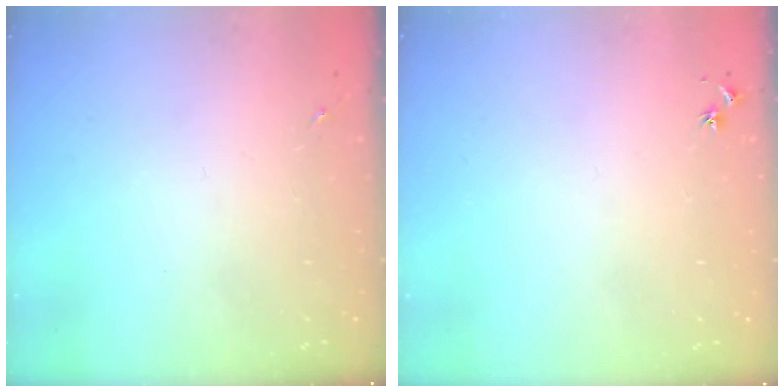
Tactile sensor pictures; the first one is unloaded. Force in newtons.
{"total": 3.0, "press": 2.9, "slide": 0.4}